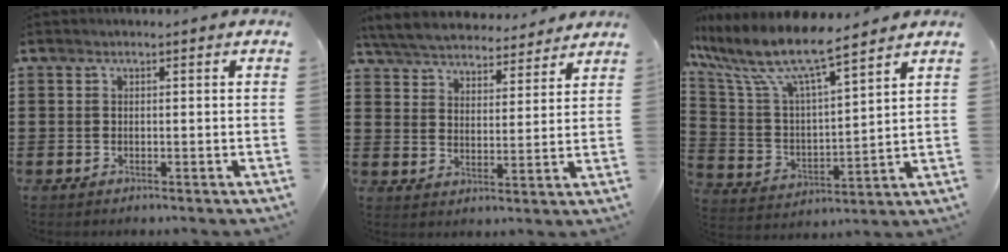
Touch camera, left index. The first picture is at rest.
{"total": 5.8, "force": [5.7, 0.6, 0.7], "torque": [-0.041, -0.031, 0.101]}
{"total": 9.1, "force": [7.5, 1.3, 5.0], "torque": [-0.130, -0.044, 0.123]}